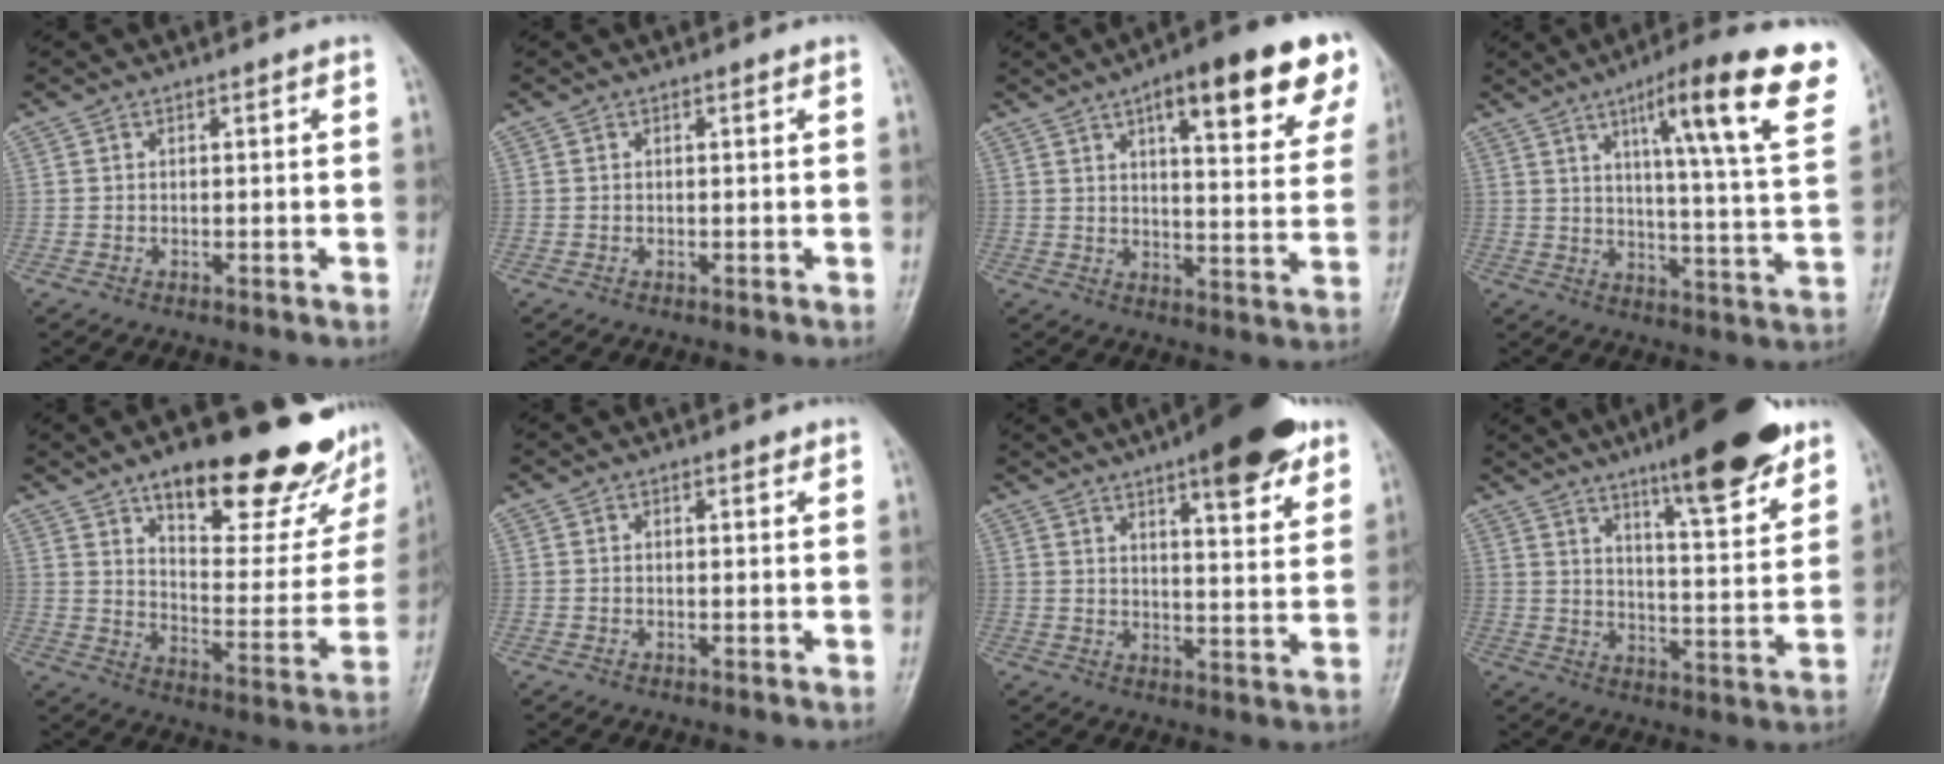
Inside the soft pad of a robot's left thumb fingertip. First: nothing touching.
{"total": 0.0}
{"total": 19.3, "force": [10.8, 5.3, 15.1], "torque": [-0.167, -0.035, 0.140]}
{"total": 21.4, "force": [11.2, 3.1, 18.0], "torque": [-0.226, -0.036, 0.153]}
{"total": 27.1, "force": [17.1, 9.6, 18.7], "torque": [-0.211, -0.073, 0.248]}
{"total": 0.8, "force": [0.6, 0.3, 0.4], "torque": [-0.006, -0.004, 0.007]}
{"total": 15.3, "force": [9.6, 4.0, 11.2], "torque": [-0.127, -0.042, 0.134]}
{"total": 16.6, "force": [11.2, 3.2, 11.8], "torque": [-0.149, -0.062, 0.172]}